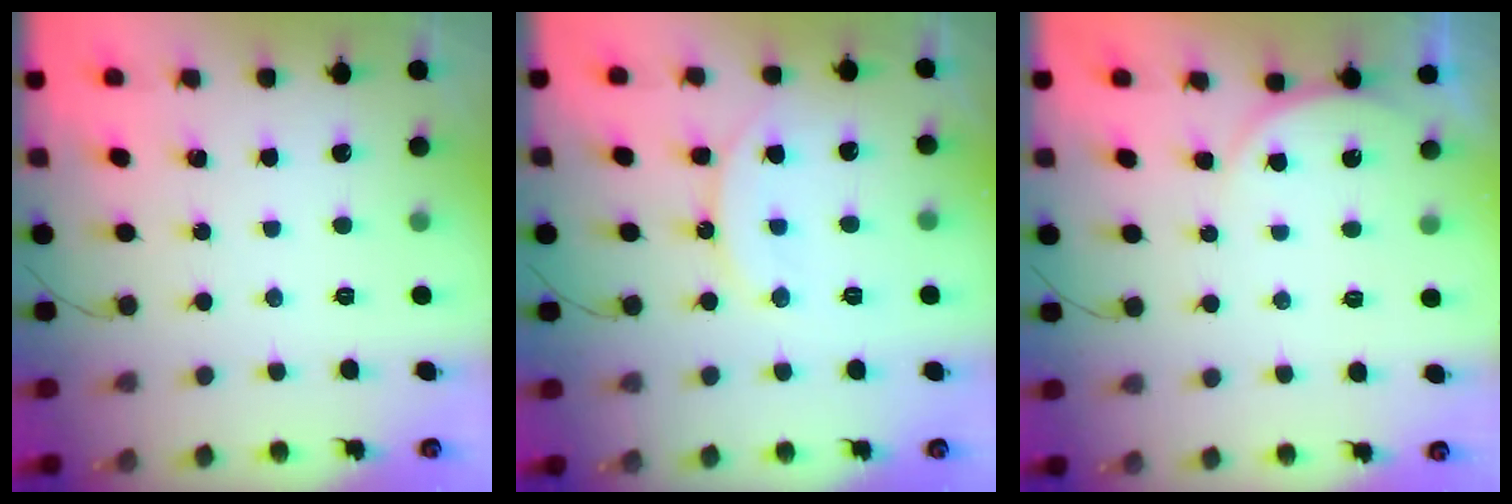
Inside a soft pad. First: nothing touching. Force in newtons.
{"total": 12.2, "press": 12.1, "slide": 1.2}
{"total": 3.8, "press": 3.2, "slide": 2.2}